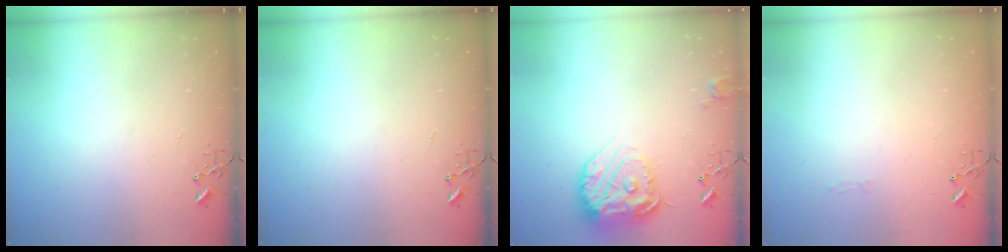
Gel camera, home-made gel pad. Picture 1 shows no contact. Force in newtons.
{"total": 0.0}
{"total": 18.6, "press": 18.5, "slide": 1.4}
{"total": 2.8, "press": 2.8, "slide": 0.4}